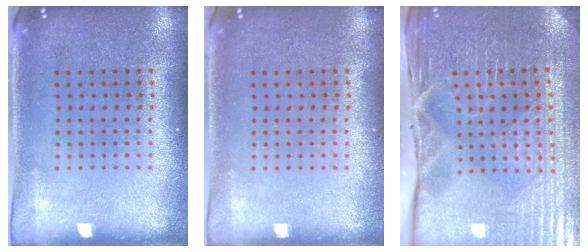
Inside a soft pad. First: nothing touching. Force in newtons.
{"total": 0.0}
{"total": 4.1, "press": 4.1, "slide": 0.5}